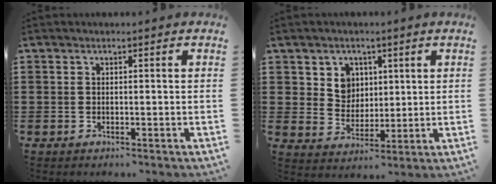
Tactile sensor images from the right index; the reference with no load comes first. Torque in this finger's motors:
{"motor_torque": [0.23, 1.36, 0.08, 0.01]}